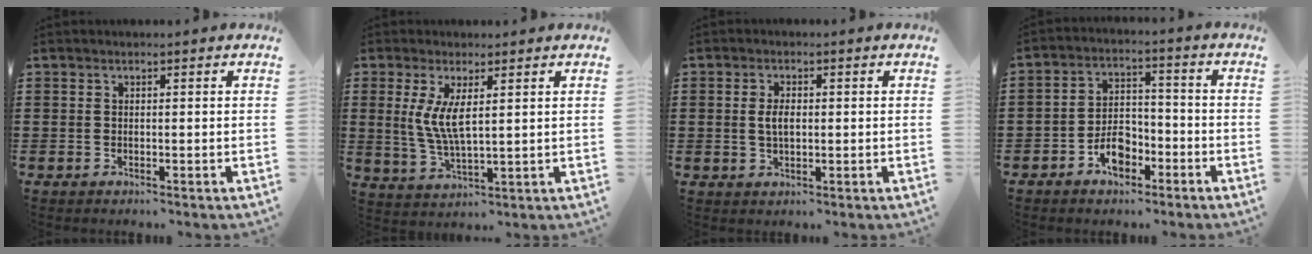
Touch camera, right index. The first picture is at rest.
{"total": 5.8, "force": [1.5, 1.8, 5.3], "torque": [-0.117, -0.002, 0.024]}
{"total": 2.9, "force": [0.1, 1.5, 2.5], "torque": [-0.059, 0.004, -0.002]}
{"total": 5.7, "force": [-3.2, 3.5, 3.2], "torque": [-0.052, 0.007, -0.060]}